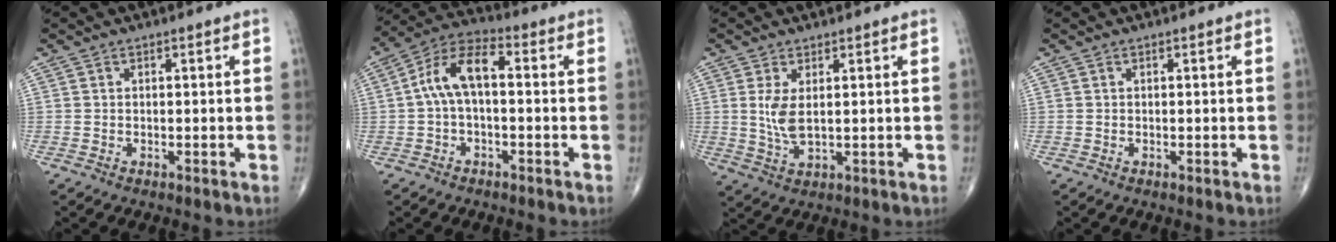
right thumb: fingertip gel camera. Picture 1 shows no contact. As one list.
[{"total": 9.1, "force": [0.1, 4.5, 7.9], "torque": [-0.152, 0.037, -0.008]}, {"total": 4.8, "force": [0.9, 1.9, 4.3], "torque": [-0.092, -0.013, 0.025]}, {"total": 0.0}]